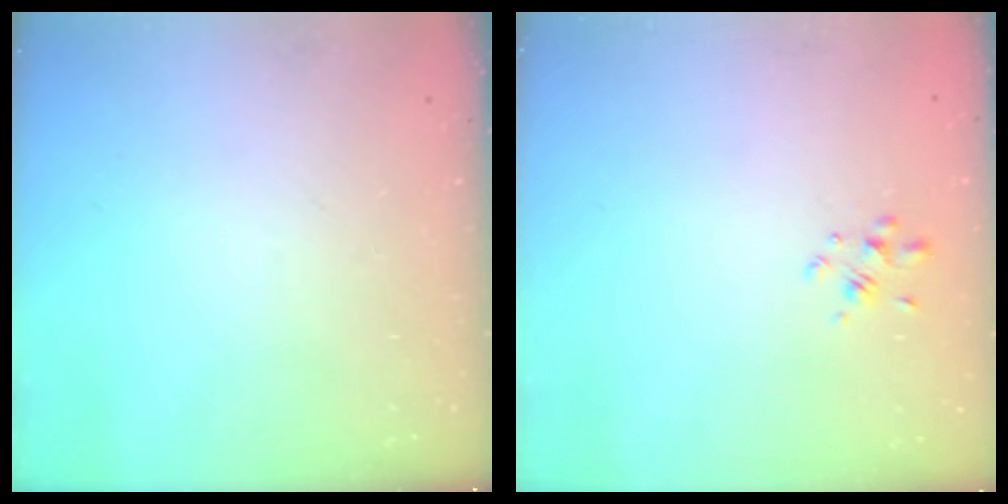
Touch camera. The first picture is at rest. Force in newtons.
{"total": 2.2, "press": 2.0, "slide": 0.9}